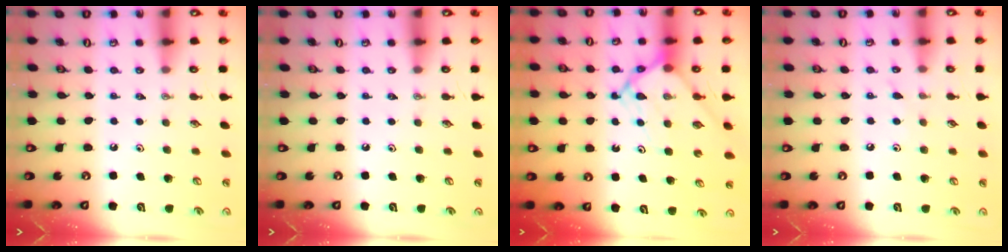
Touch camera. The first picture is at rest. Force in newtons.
{"total": 0.0}
{"total": 10.0, "press": 10.0, "slide": 0.9}
{"total": 4.1, "press": 4.1, "slide": 0.6}